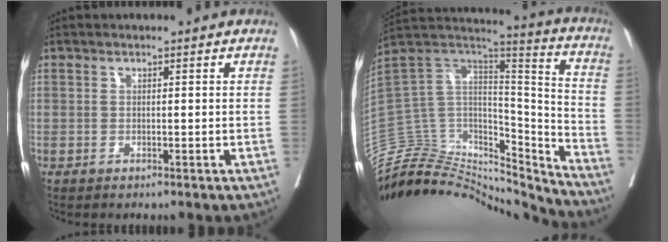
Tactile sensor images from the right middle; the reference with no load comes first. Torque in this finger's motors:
{"motor_torque": [-0.02, -1.05, -0.01, 0.01]}